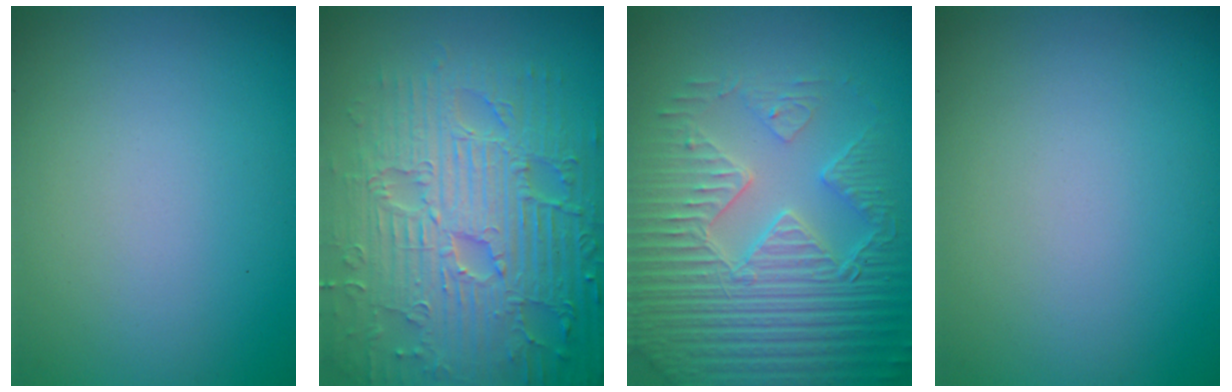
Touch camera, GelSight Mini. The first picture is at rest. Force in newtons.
{"total": 9.4, "press": 6.9, "slide": 6.5}
{"total": 6.6, "press": 5.5, "slide": 3.6}
{"total": 0.0}